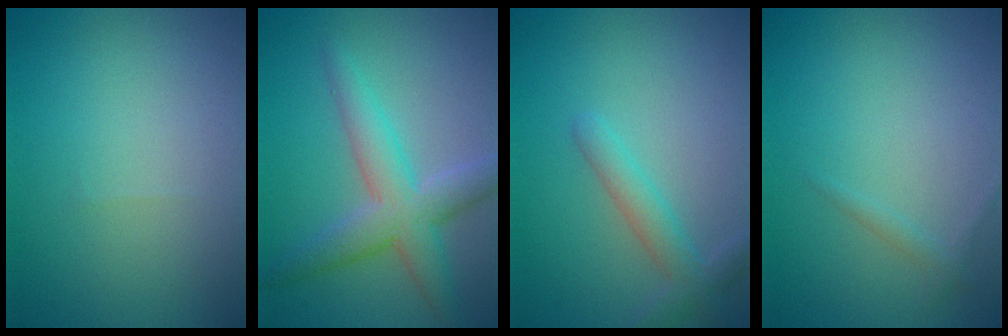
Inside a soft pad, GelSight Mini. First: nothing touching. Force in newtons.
{"total": 5.2, "press": 5.2, "slide": 0.2}
{"total": 2.8, "press": 2.8, "slide": 0.2}
{"total": 0.9, "press": 0.9, "slide": 0.0}